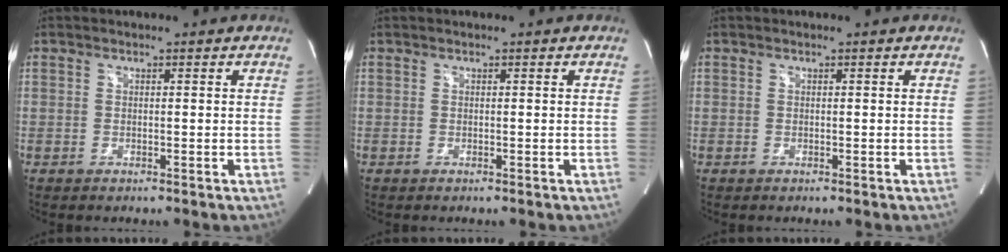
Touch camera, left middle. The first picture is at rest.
{"total": 0.0}
{"total": 0.0}